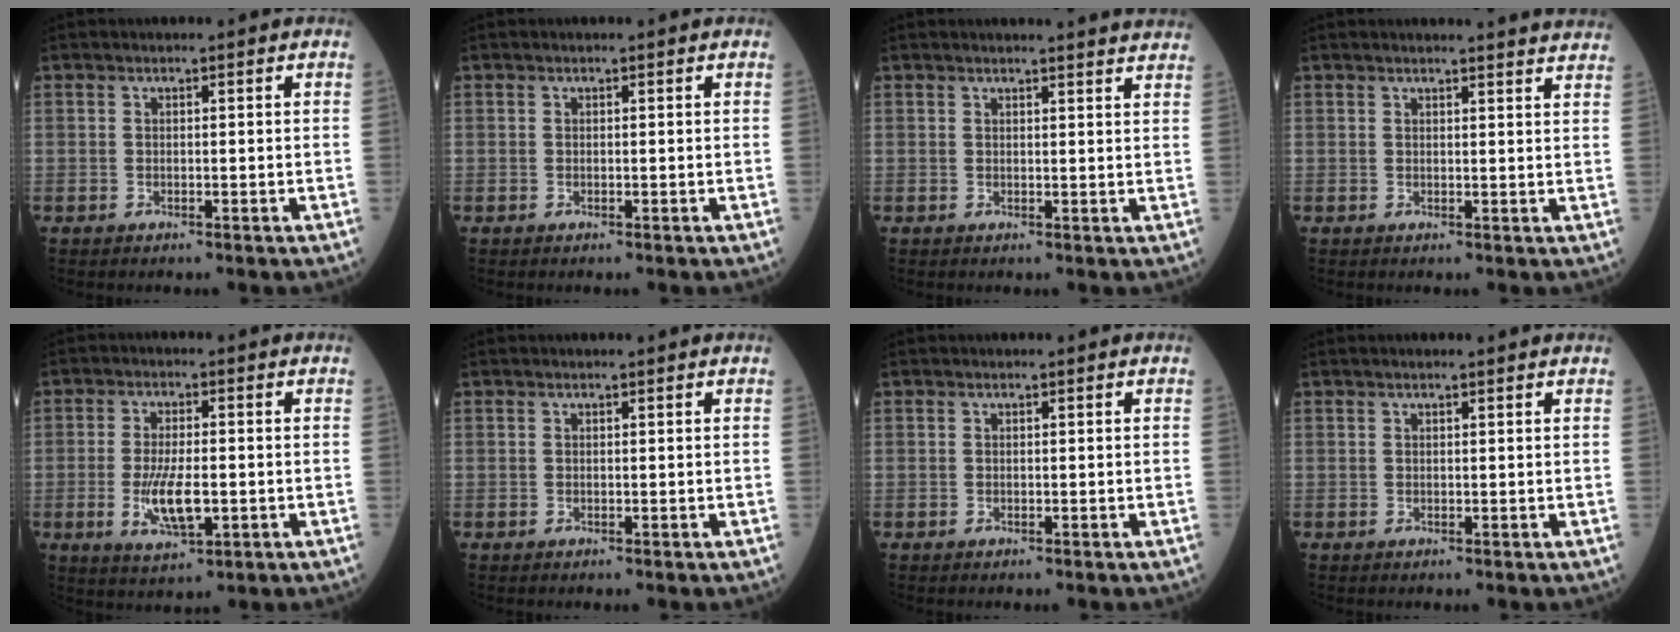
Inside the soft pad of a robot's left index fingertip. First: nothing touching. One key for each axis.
{"total": 0.0}
{"total": 6.2, "fx": 6.0, "fy": -0.4, "fz": 1.1, "tx": -0.002, "ty": -0.009, "tz": 0.040}
{"total": 7.4, "fx": 7.3, "fy": -0.4, "fz": 1.2, "tx": -0.002, "ty": -0.024, "tz": 0.054}
{"total": 7.1, "fx": -1.7, "fy": 2.2, "fz": 6.6, "tx": -0.133, "ty": -0.012, "tz": -0.025}
{"total": 0.0}
{"total": 0.0}
{"total": 0.0}